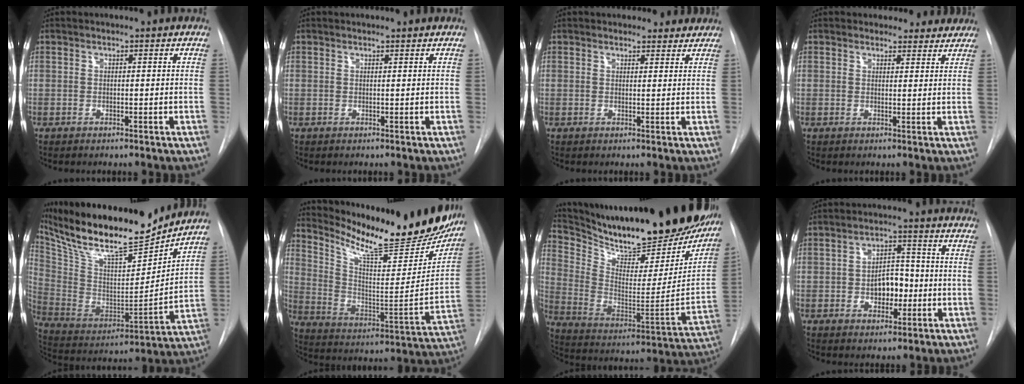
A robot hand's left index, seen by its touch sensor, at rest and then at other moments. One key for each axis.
{"total": 1.0, "fx": 1.0, "fy": 0.1, "fz": 0.1, "tx": -0.008, "ty": 0.009, "tz": 0.016}
{"total": 4.8, "fx": 4.4, "fy": 1.9, "fz": 0.4, "tx": 0.007, "ty": 0.003, "tz": 0.043}
{"total": 5.6, "fx": 5.1, "fy": 2.4, "fz": -0.1, "tx": 0.022, "ty": -0.002, "tz": 0.043}
{"total": 22.1, "fx": 18.8, "fy": 3.3, "fz": 11.1, "tx": -0.217, "ty": -0.006, "tz": 0.326}
{"total": 26.3, "fx": 22.4, "fy": 4.4, "fz": 13.1, "tx": -0.211, "ty": -0.061, "tz": 0.319}
{"total": 31.3, "fx": 26.6, "fy": 7.0, "fz": 15.0, "tx": -0.252, "ty": -0.069, "tz": 0.377}
{"total": 6.0, "fx": -1.2, "fy": 3.7, "fz": 4.5, "tx": -0.068, "ty": 0.016, "tz": -0.015}